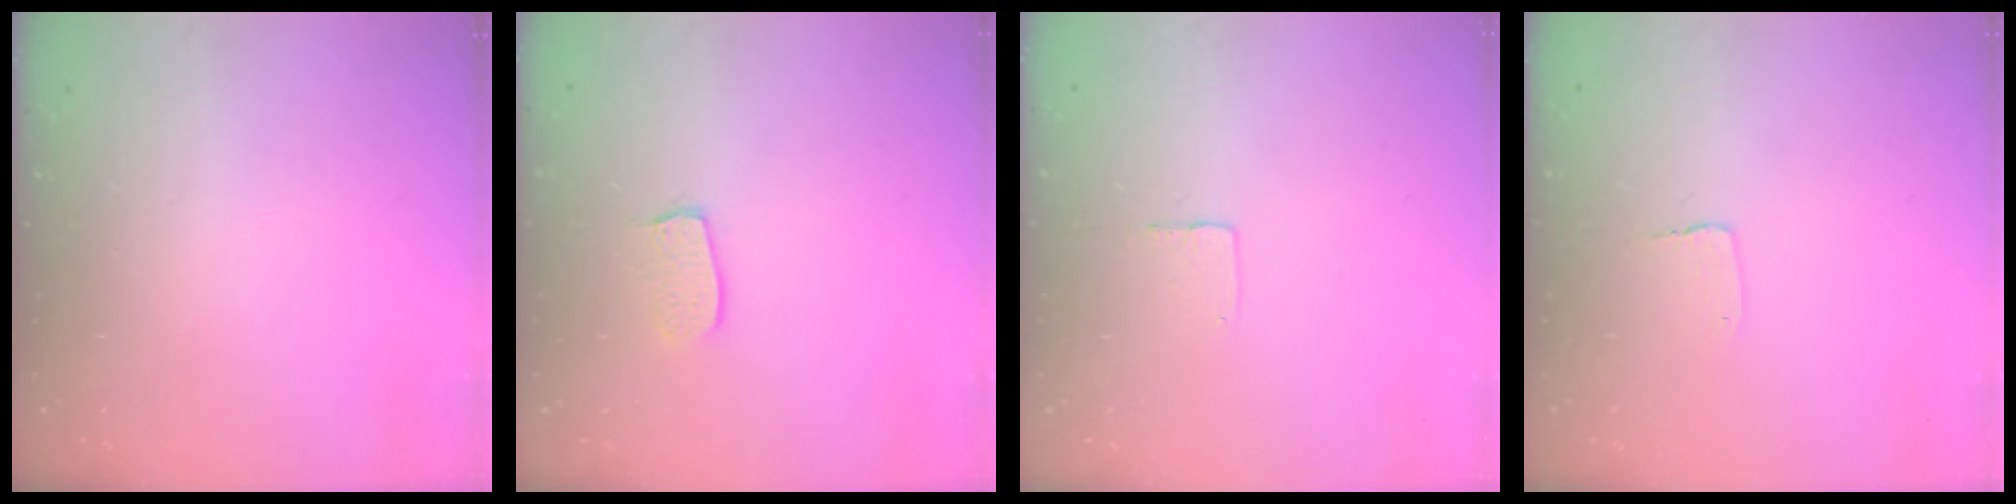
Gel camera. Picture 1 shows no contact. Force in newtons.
{"total": 6.4, "press": 6.4, "slide": 0.1}
{"total": 2.7, "press": 2.7, "slide": 0.1}
{"total": 2.7, "press": 2.7, "slide": 0.2}